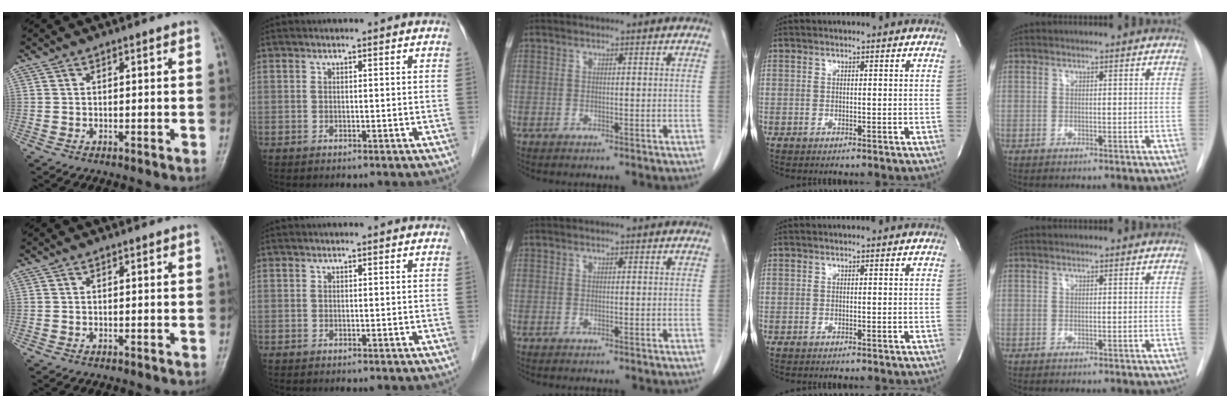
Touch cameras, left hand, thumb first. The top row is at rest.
{}